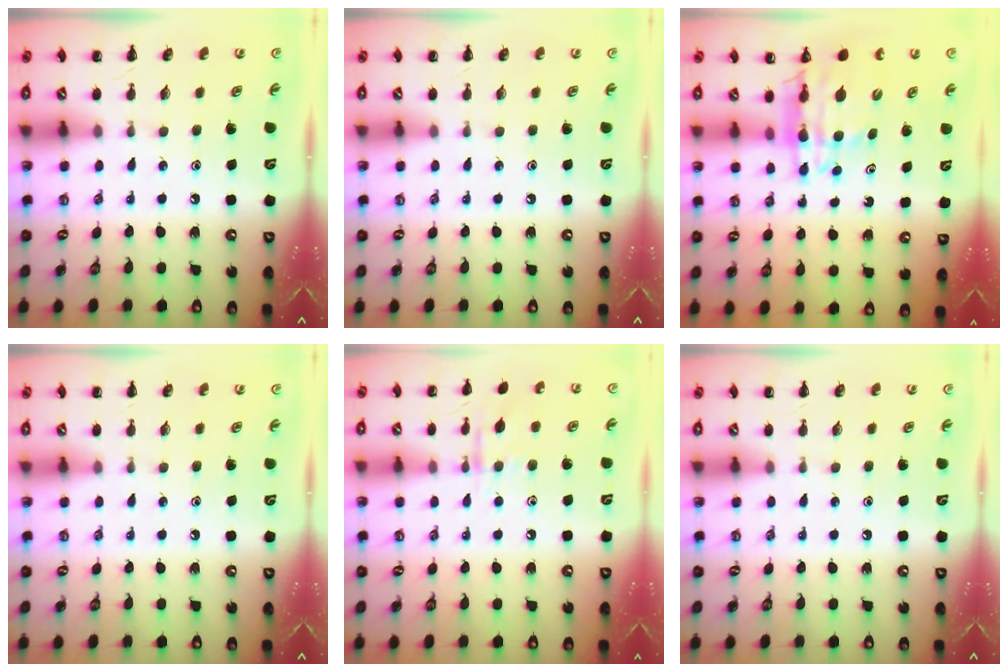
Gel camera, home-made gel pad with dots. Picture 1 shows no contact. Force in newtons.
{"total": 0.0}
{"total": 12.2, "press": 11.5, "slide": 4.2}
{"total": 0.0}
{"total": 8.1, "press": 8.1, "slide": 0.7}
{"total": 0.0}